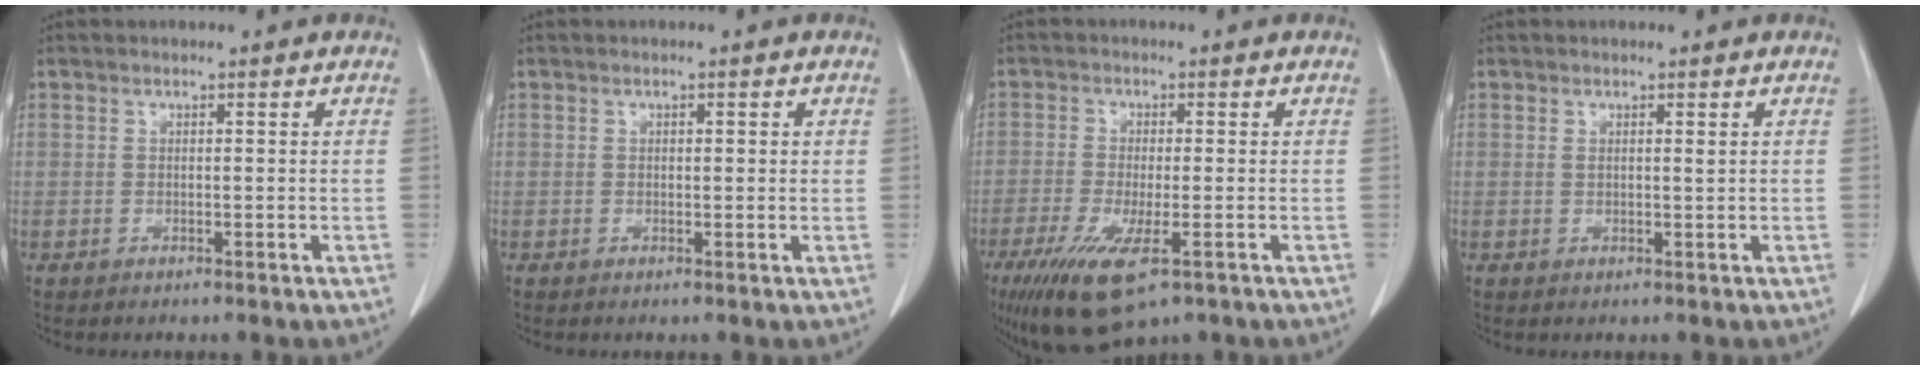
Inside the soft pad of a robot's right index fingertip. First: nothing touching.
{"total": 1.2, "force": [0.3, 0.5, 1.0], "torque": [-0.013, 0.001, 0.003]}
{"total": 10.3, "force": [-5.5, 2.8, 8.2], "torque": [-0.154, -0.028, -0.089]}
{"total": 0.8, "force": [0.5, 0.1, 0.7], "torque": [-0.016, 0.000, 0.010]}